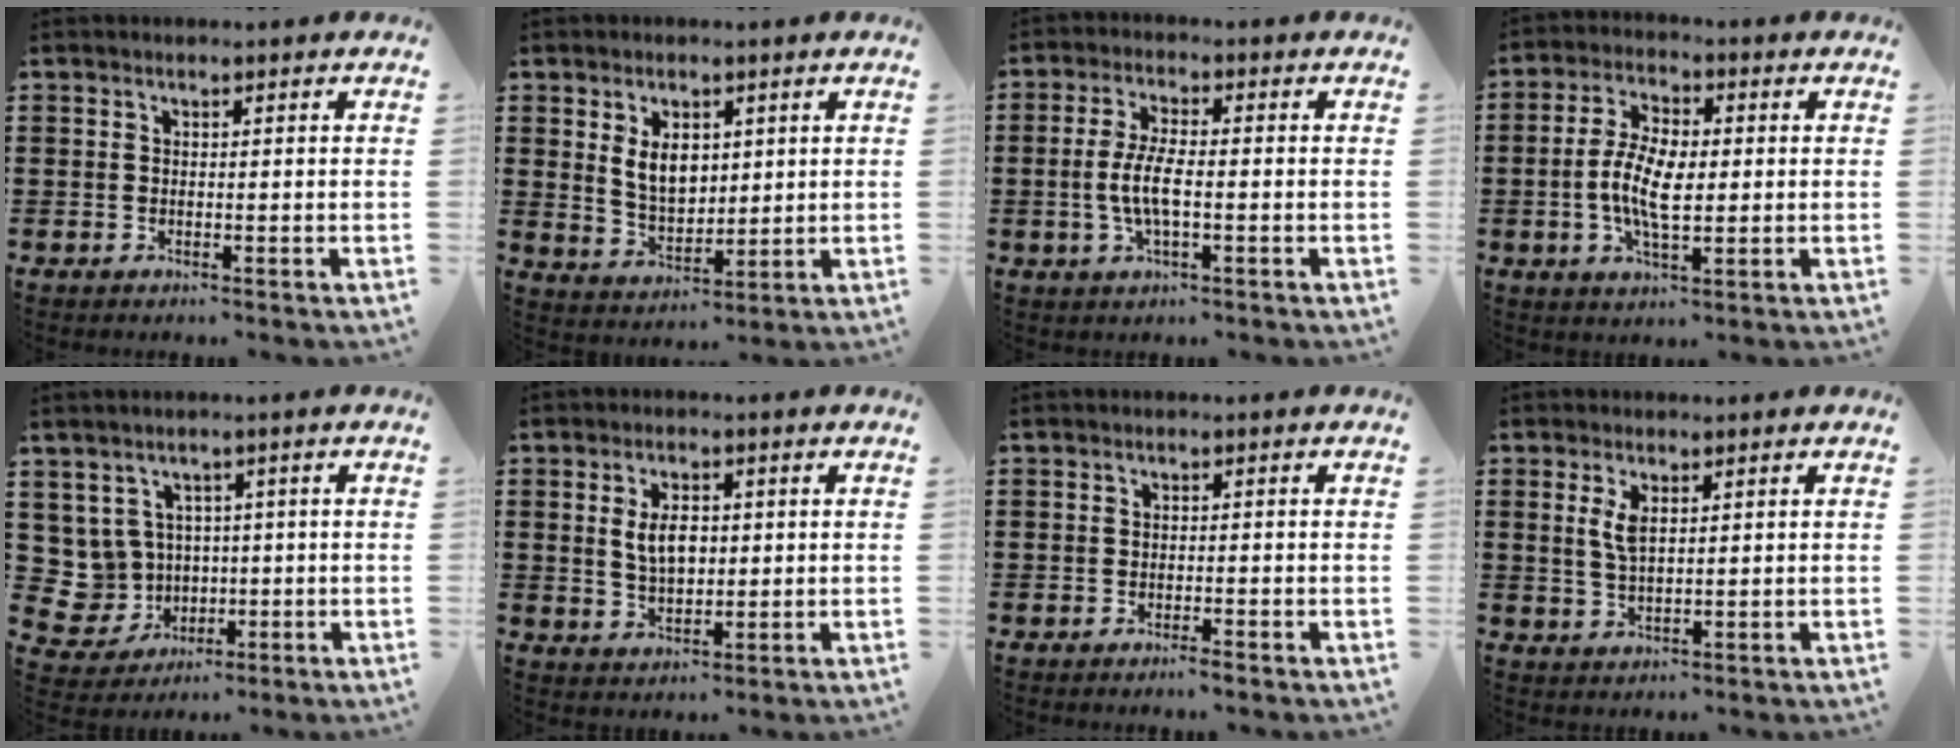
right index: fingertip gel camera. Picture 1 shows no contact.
{"total": 5.8, "force": [1.7, 3.7, 4.1], "torque": [-0.076, 0.006, 0.027]}
{"total": 5.4, "force": [-1.1, 1.6, 5.1], "torque": [-0.117, -0.004, -0.029]}
{"total": 7.5, "force": [-0.5, 3.4, 6.7], "torque": [-0.148, 0.000, -0.016]}
{"total": 6.0, "force": [1.0, 5.8, 1.0], "torque": [-0.071, -0.012, 0.021]}
{"total": 4.8, "force": [0.7, 2.7, 4.0], "torque": [-0.066, 0.004, 0.007]}
{"total": 1.0, "force": [-0.8, 0.1, 0.6], "torque": [-0.012, -0.005, -0.014]}
{"total": 3.2, "force": [1.2, 1.2, 2.7], "torque": [-0.058, 0.006, 0.019]}